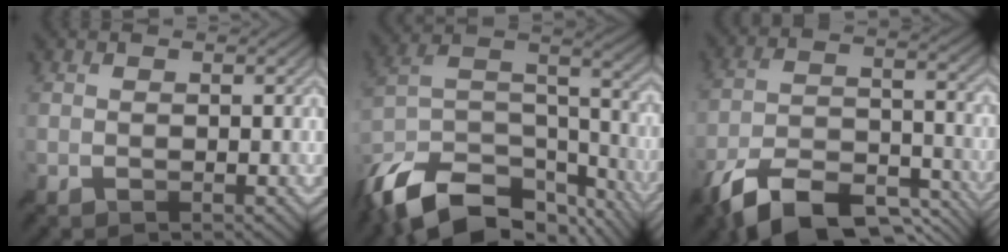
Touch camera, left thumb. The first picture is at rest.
{"total": 17.0, "force": [-12.2, 7.9, 8.8], "torque": [-0.234, -0.030, -0.193]}
{"total": 13.1, "force": [-9.3, 5.1, 7.6], "torque": [-0.148, -0.003, -0.176]}